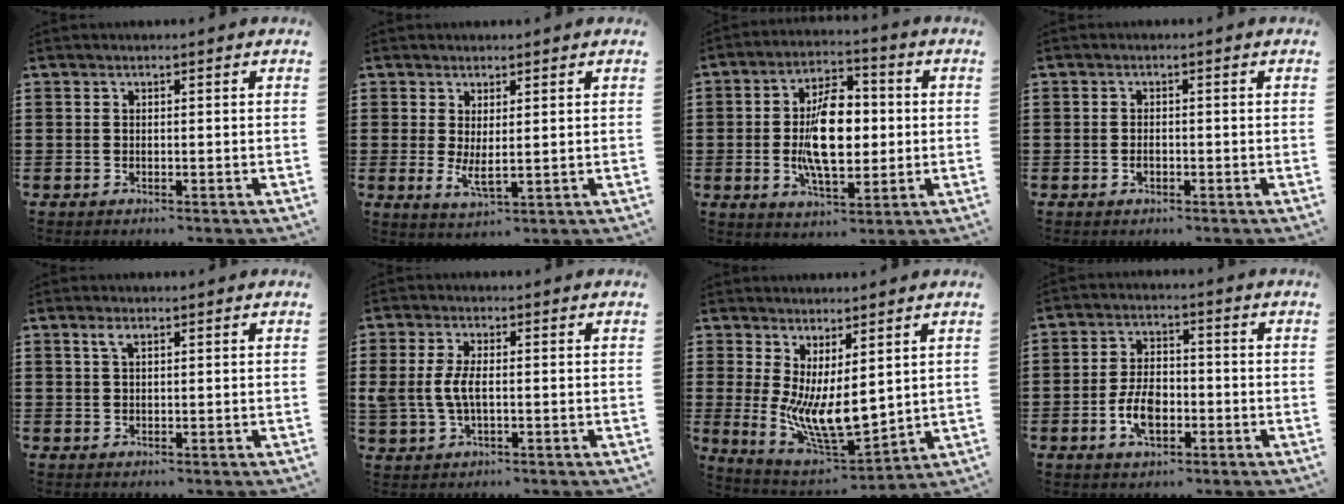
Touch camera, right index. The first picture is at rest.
{"total": 3.4, "force": [0.9, 1.1, 3.0], "torque": [-0.066, -0.004, 0.016]}
{"total": 11.3, "force": [-0.2, 5.5, 9.8], "torque": [-0.188, 0.003, -0.010]}
{"total": 1.2, "force": [-0.4, 0.6, 0.9], "torque": [-0.018, 0.000, -0.007]}
{"total": 1.6, "force": [0.9, 0.3, 1.4], "torque": [-0.029, 0.004, 0.015]}
{"total": 4.7, "force": [-0.2, 2.2, 4.1], "torque": [-0.107, -0.006, -0.012]}
{"total": 8.8, "force": [0.4, 3.5, 8.1], "torque": [-0.165, -0.030, 0.014]}
{"total": 6.5, "force": [-2.0, 3.7, 5.0], "torque": [-0.114, 0.005, -0.041]}